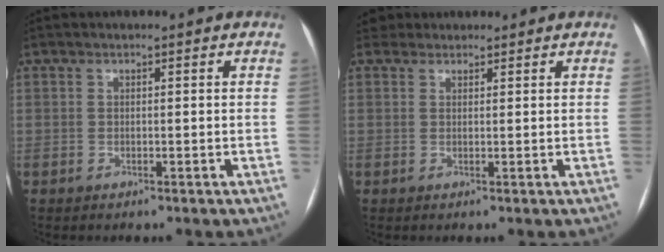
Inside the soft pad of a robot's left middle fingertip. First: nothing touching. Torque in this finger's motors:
{"motor_torque": [-0.10, 0.07, -0.03, -0.01]}